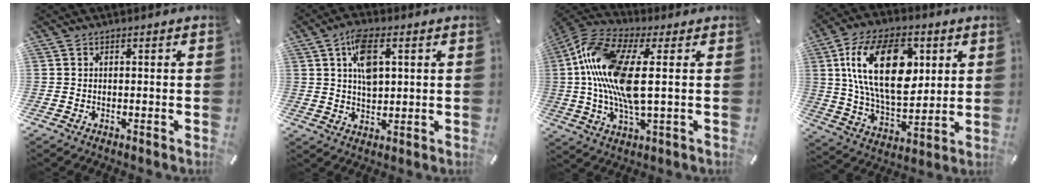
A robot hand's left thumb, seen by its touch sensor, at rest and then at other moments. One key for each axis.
{"total": 7.9, "fx": 2.6, "fy": 4.3, "fz": 6.1, "tx": -0.104, "ty": 0.001, "tz": 0.044}
{"total": 17.5, "fx": 1.7, "fy": 6.7, "fz": 16.0, "tx": -0.340, "ty": -0.014, "tz": 0.025}
{"total": 22.5, "fx": 6.0, "fy": 13.6, "fz": 16.9, "tx": -0.338, "ty": 0.007, "tz": 0.097}